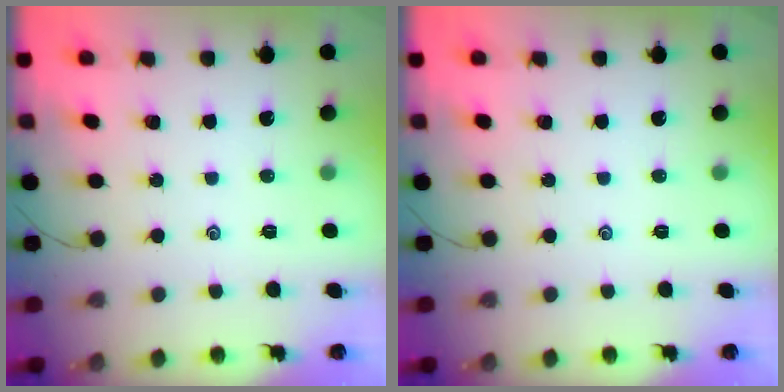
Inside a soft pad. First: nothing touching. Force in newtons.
{"total": 0.0}